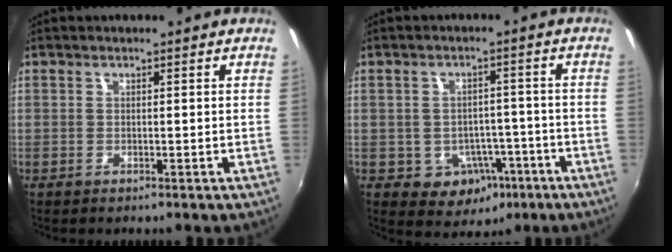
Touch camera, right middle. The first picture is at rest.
{"total": 7.8, "force": [-3.3, 6.5, 2.8], "torque": [-0.057, 0.017, -0.022]}